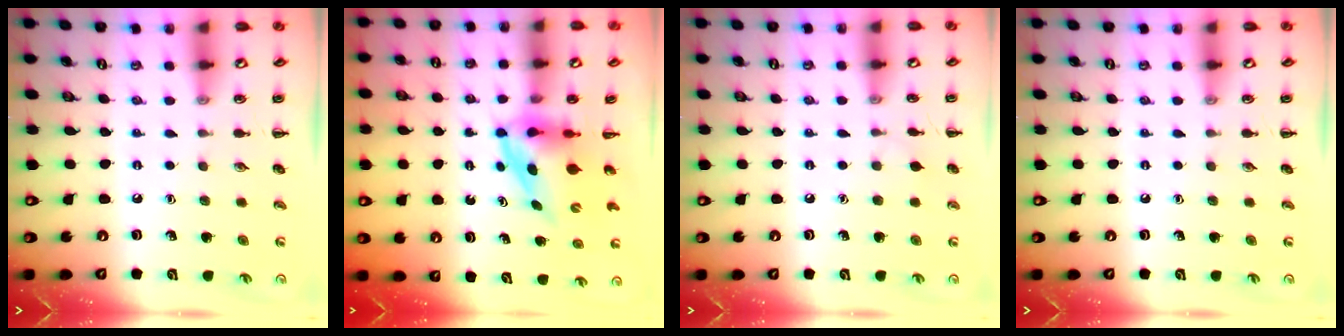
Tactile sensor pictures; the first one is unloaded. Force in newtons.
{"total": 3.9, "press": 3.8, "slide": 0.6}
{"total": 3.9, "press": 3.7, "slide": 1.3}
{"total": 0.0}